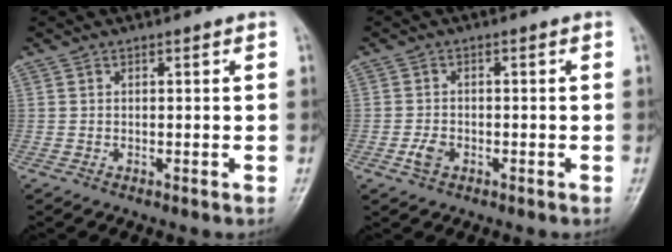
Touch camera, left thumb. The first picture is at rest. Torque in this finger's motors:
{"motor_torque": [-0.05, 0.10, 0.01, 0.00, 0.00]}